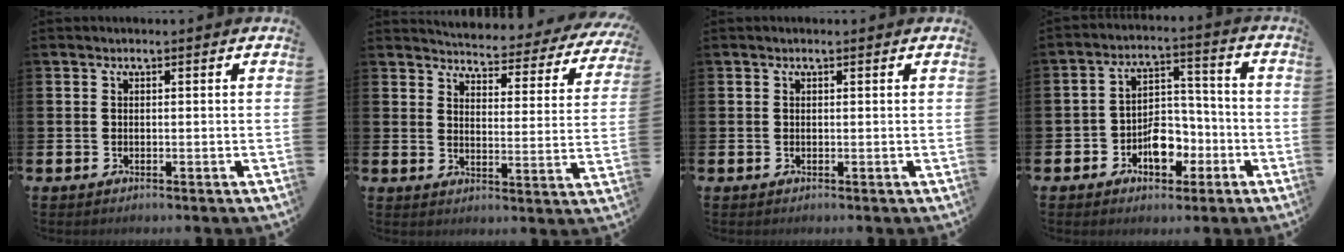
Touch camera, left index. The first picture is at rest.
{"total": 3.8, "force": [3.7, 0.6, 0.6], "torque": [-0.029, -0.040, 0.057]}
{"total": 0.0}
{"total": 6.6, "force": [-2.7, 4.6, 3.9], "torque": [-0.063, 0.013, -0.049]}